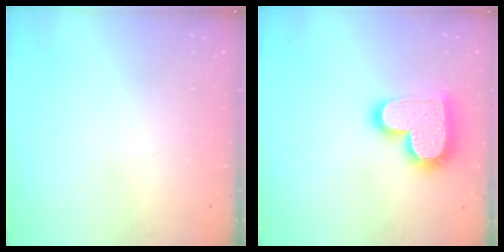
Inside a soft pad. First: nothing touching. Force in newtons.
{"total": 17.7, "press": 17.7, "slide": 1.2}